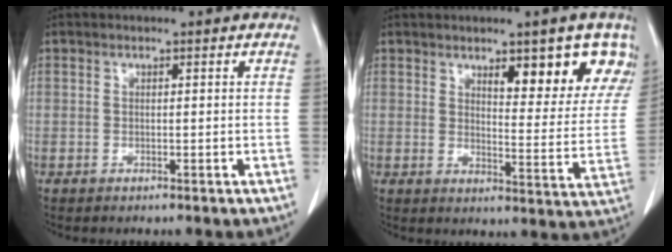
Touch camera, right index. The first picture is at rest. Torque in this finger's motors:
{"motor_torque": [0.84, 0.84, 0.19, 0.03]}